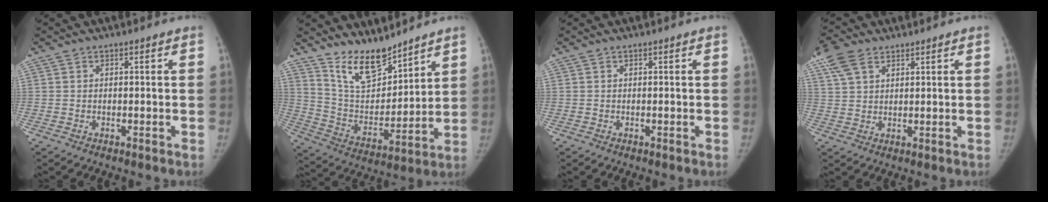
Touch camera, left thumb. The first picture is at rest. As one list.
[{"total": 13.1, "force": [10.8, 4.9, 5.6], "torque": [-0.065, -0.079, 0.211]}, {"total": 0.0}, {"total": 6.6, "force": [4.0, 3.7, 3.7], "torque": [-0.078, 0.006, 0.082]}]